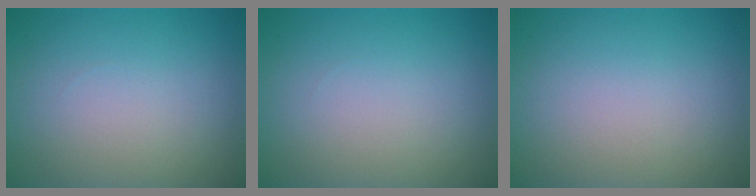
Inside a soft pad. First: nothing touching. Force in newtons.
{"total": 0.0}
{"total": 0.0}